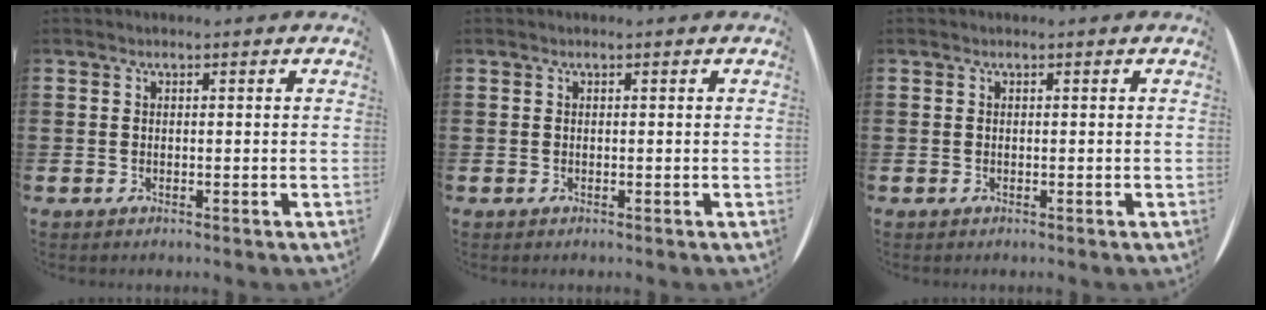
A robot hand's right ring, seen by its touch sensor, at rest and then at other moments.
{"total": 0.0}
{"total": 0.0}